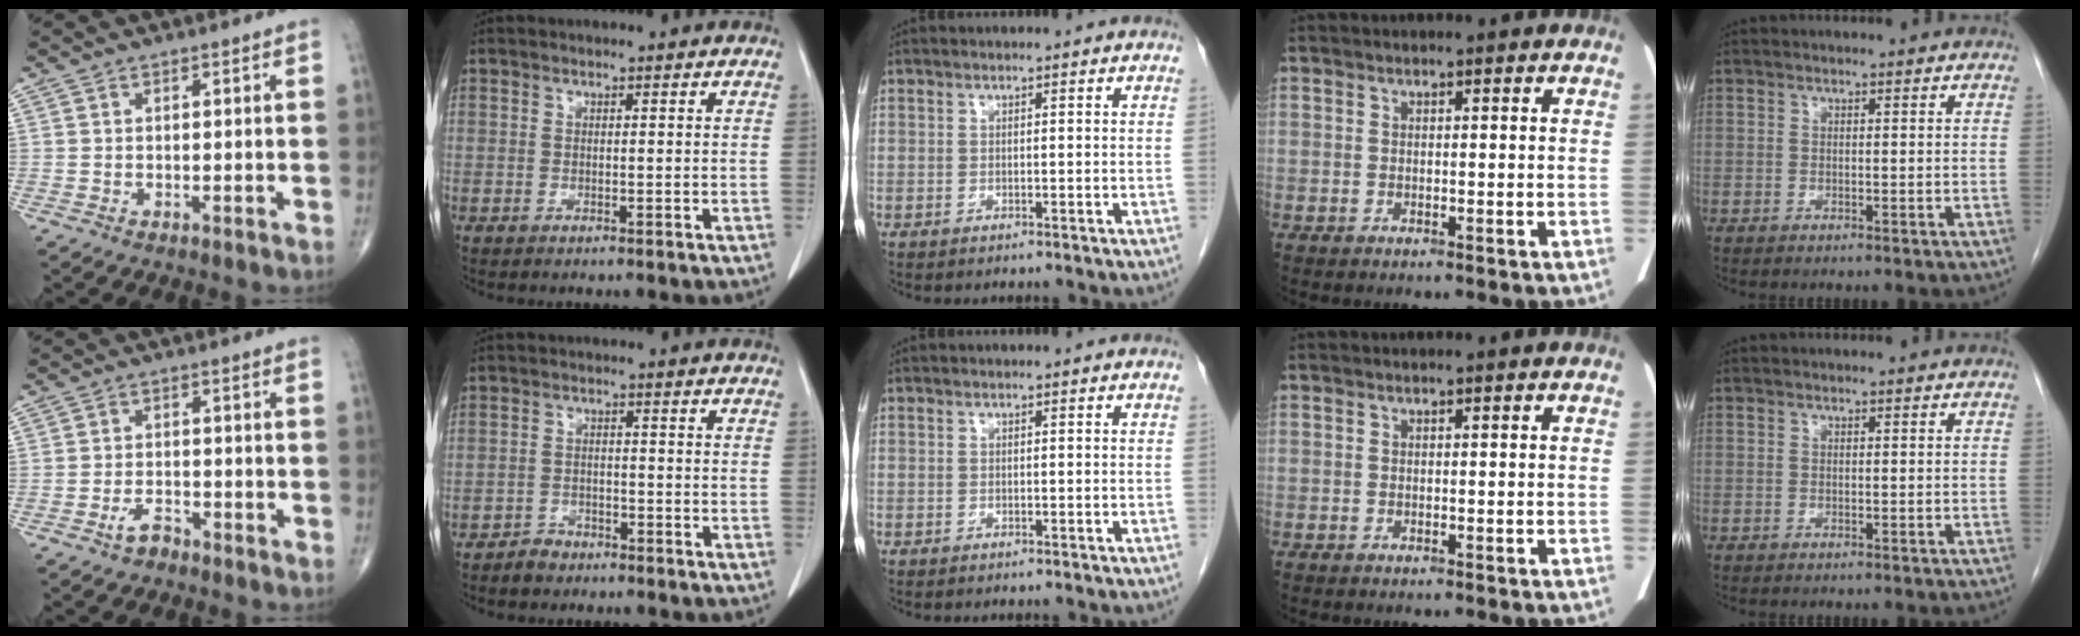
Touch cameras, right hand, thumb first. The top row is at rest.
{"thumb": {"total": 2.9, "force": [-2.1, 1.4, 1.4], "torque": [-0.027, 0.012, -0.037]}, "index": {"total": 2.6, "force": [-2.2, 1.4, 0.3], "torque": [-0.011, 0.004, -0.037]}}